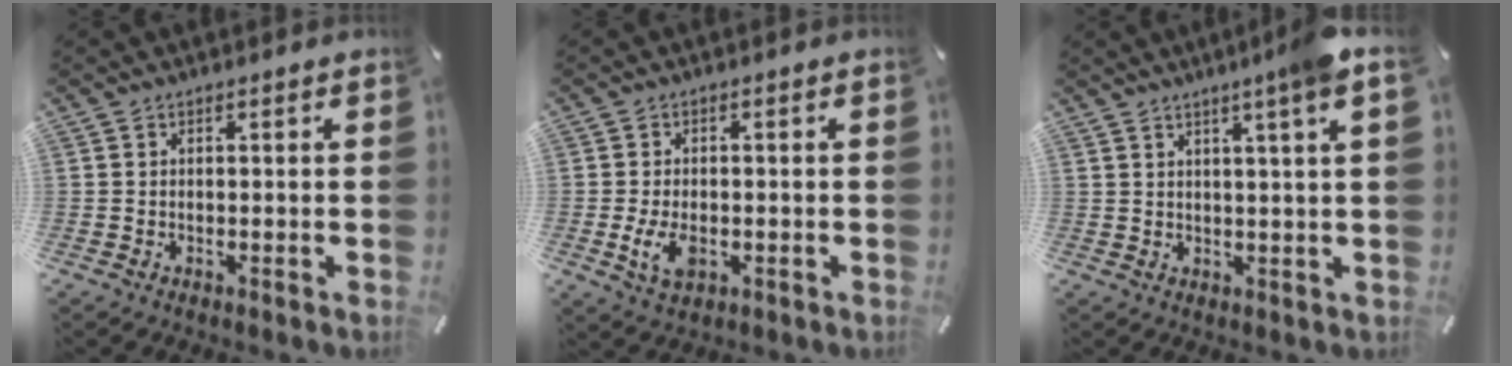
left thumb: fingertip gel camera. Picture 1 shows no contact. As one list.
[{"total": 5.4, "force": [-1.3, 3.2, 4.2], "torque": [-0.103, -0.004, -0.028]}, {"total": 5.6, "force": [3.2, -0.7, 4.5], "torque": [-0.079, -0.012, 0.051]}]